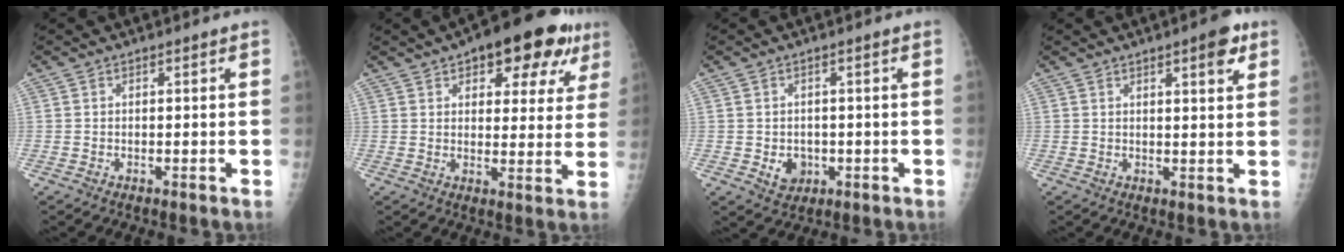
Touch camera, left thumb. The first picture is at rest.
{"total": 16.5, "force": [9.1, 7.5, 11.5], "torque": [-0.105, -0.012, 0.117]}
{"total": 3.6, "force": [-0.6, 3.0, 1.8], "torque": [-0.013, 0.000, 0.002]}
{"total": 5.1, "force": [2.9, 1.3, 4.0], "torque": [-0.045, -0.012, 0.035]}